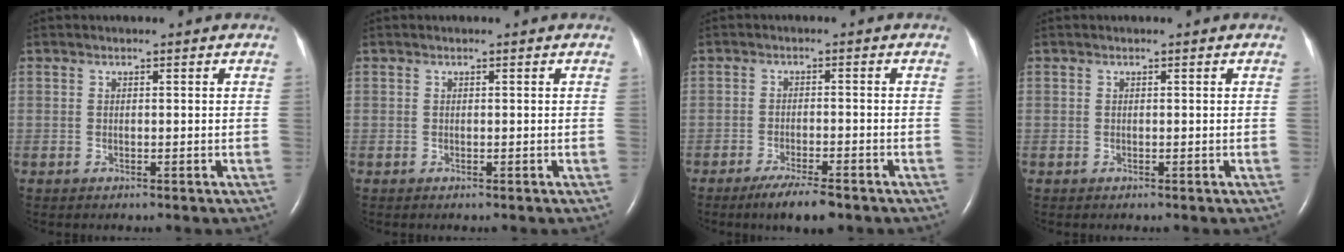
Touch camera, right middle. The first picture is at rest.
{"total": 0.0}
{"total": 5.7, "force": [-4.1, 0.8, 3.8], "torque": [-0.070, -0.012, -0.066]}
{"total": 0.0}